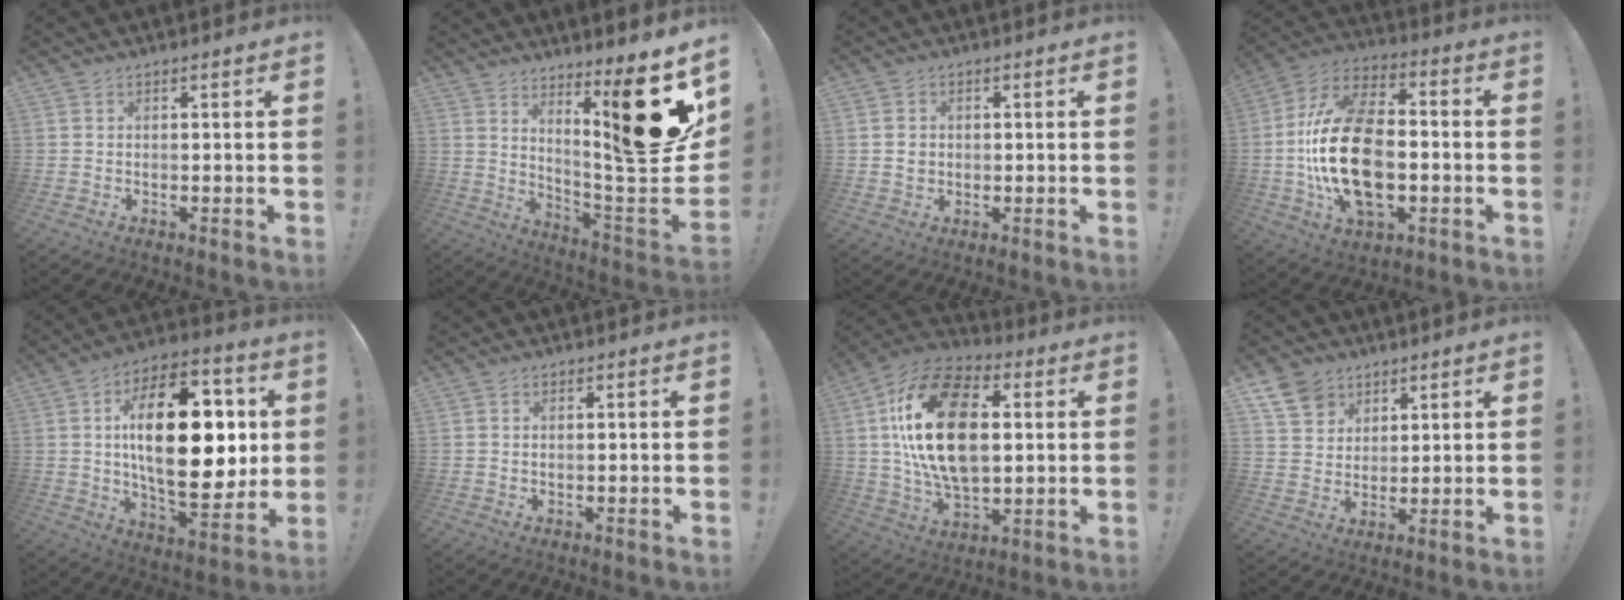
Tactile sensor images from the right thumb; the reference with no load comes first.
{"total": 22.4, "force": [9.2, 4.5, 20.0], "torque": [-0.268, -0.092, 0.151]}
{"total": 3.0, "force": [0.1, 2.7, 1.2], "torque": [-0.010, 0.001, 0.002]}
{"total": 24.3, "force": [-3.2, 14.6, 19.2], "torque": [-0.361, 0.018, -0.047]}
{"total": 28.8, "force": [3.8, 14.6, 24.5], "torque": [-0.405, -0.005, 0.064]}
{"total": 0.6, "force": [0.2, 0.2, 0.5], "torque": [-0.013, 0.002, 0.005]}
{"total": 25.2, "force": [3.9, 14.9, 19.9], "torque": [-0.366, -0.003, 0.066]}
{"total": 9.6, "force": [6.0, 7.0, 2.9], "torque": [-0.049, -0.035, 0.119]}